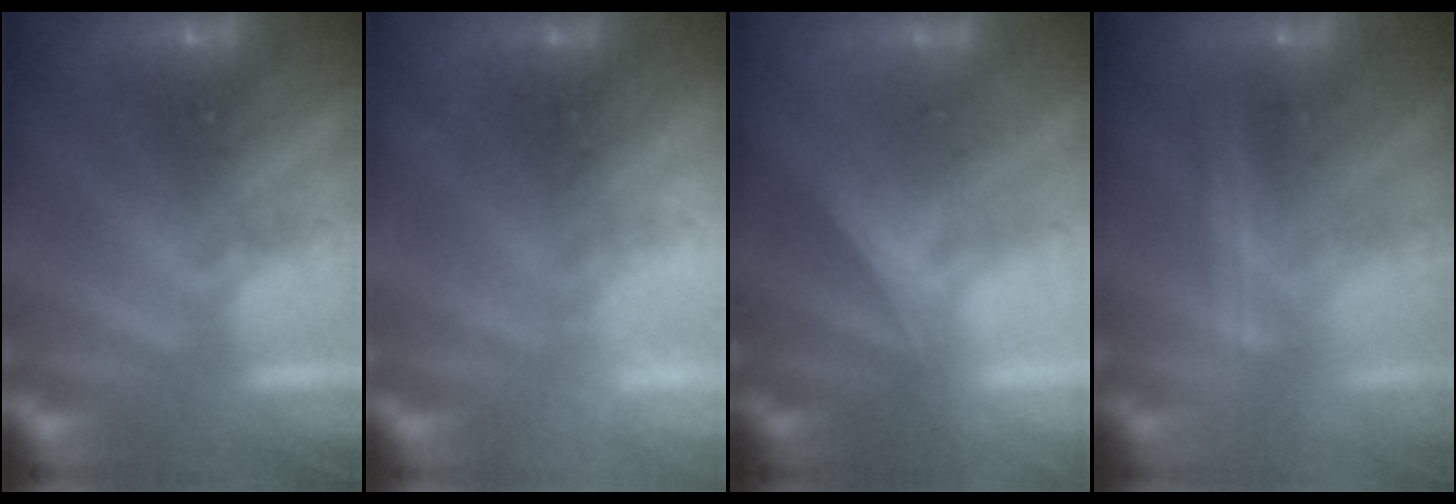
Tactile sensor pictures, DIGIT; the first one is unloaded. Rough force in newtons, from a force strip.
{"total": 2.3}
{"total": 1.9}
{"total": 2.4}